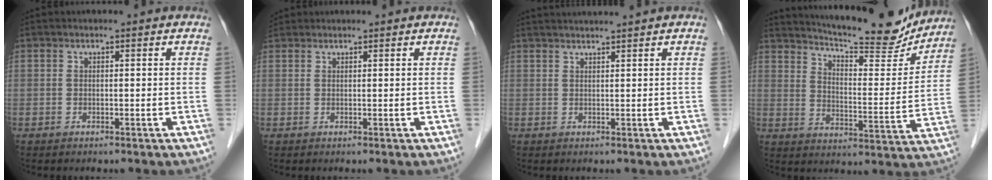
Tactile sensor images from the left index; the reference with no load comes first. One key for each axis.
{"total": 1.7, "fx": 1.5, "fy": 0.7, "fz": 0.1, "tx": -0.005, "ty": 0.017, "tz": 0.029}
{"total": 3.8, "fx": 3.4, "fy": -1.2, "fz": 1.2, "tx": -0.010, "ty": 0.017, "tz": 0.059}
{"total": 18.6, "fx": 17.2, "fy": 2.6, "fz": 6.5, "tx": -0.103, "ty": -0.033, "tz": 0.232}